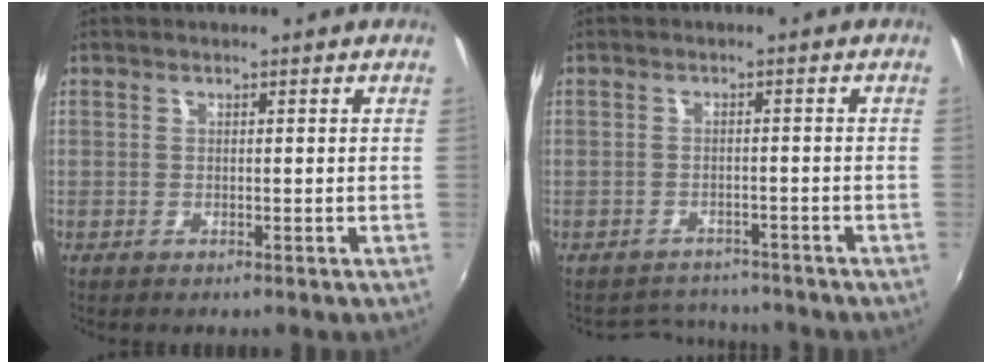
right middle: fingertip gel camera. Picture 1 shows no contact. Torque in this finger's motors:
{"motor_torque": [-0.82, -0.37, -0.08, -0.09]}